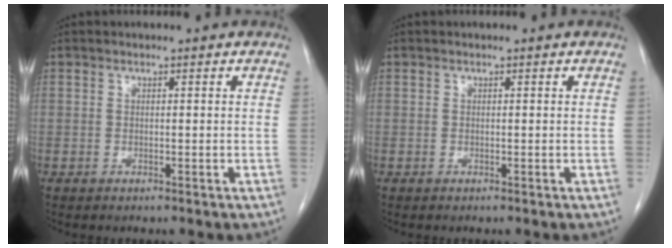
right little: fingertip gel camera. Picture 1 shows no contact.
{"total": 0.0}